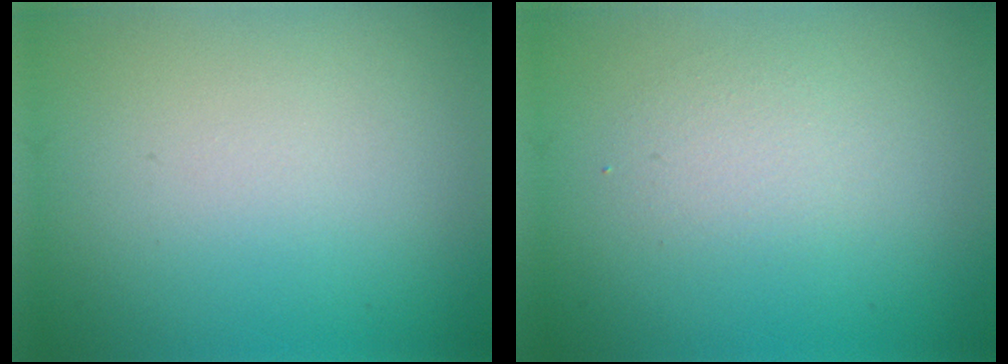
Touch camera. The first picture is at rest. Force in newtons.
{"total": 1.7, "press": 1.7, "slide": 0.1}